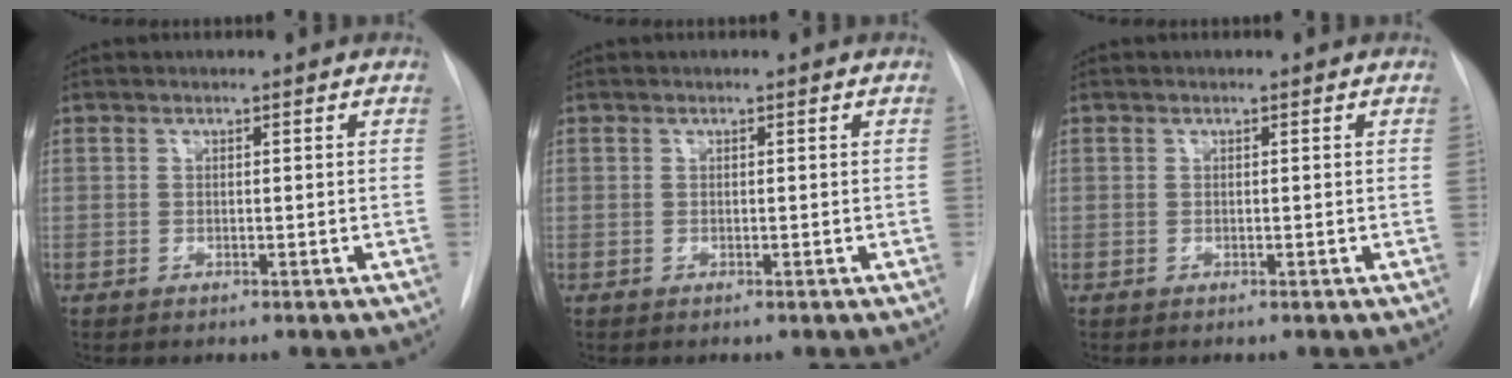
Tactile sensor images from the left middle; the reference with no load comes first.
{"total": 0.0}
{"total": 0.0}